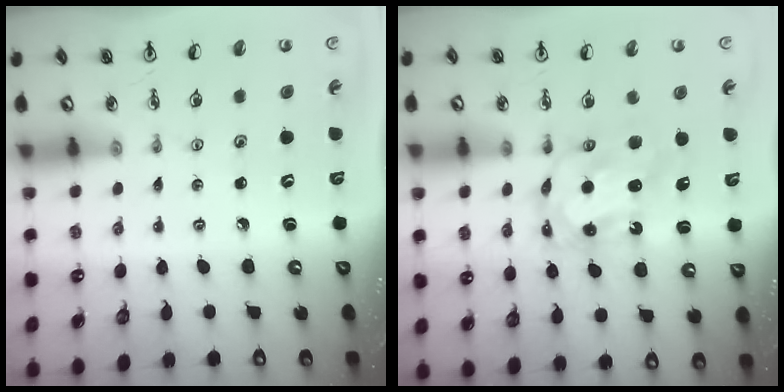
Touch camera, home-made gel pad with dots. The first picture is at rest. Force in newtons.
{"total": 7.7, "press": 7.7, "slide": 0.8}